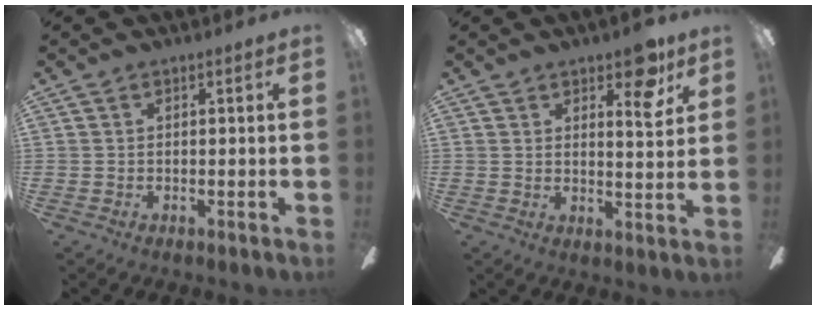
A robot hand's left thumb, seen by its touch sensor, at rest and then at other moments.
{"total": 7.7, "force": [4.9, 3.1, 5.0], "torque": [-0.056, -0.022, 0.077]}